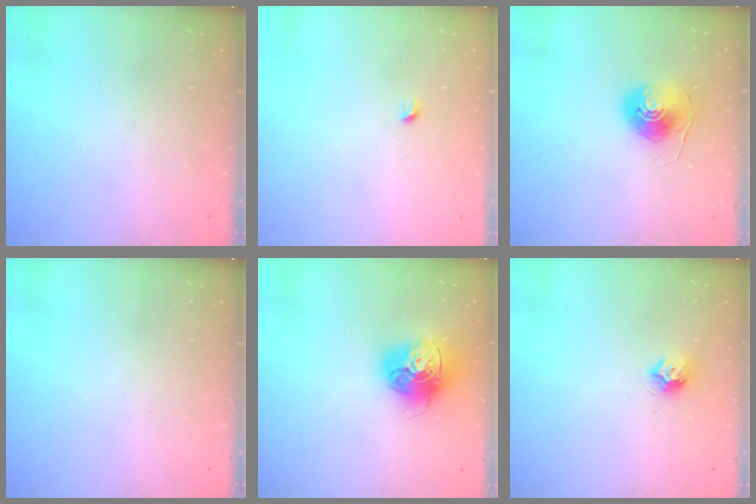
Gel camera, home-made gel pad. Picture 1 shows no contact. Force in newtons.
{"total": 2.9, "press": 2.9, "slide": 0.4}
{"total": 8.5, "press": 8.4, "slide": 0.3}
{"total": 0.0}
{"total": 16.0, "press": 16.0, "slide": 1.7}
{"total": 8.2, "press": 8.2, "slide": 0.7}